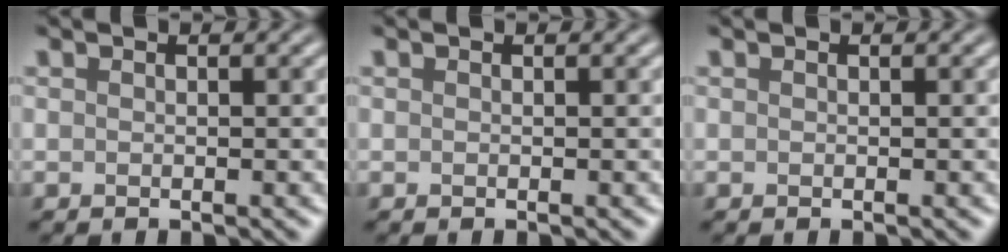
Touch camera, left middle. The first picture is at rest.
{"total": 0.0}
{"total": 0.0}